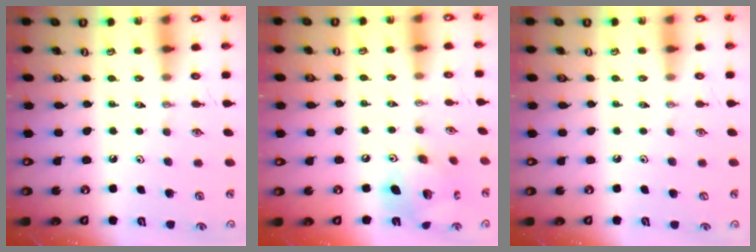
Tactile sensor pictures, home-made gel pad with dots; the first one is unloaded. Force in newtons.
{"total": 14.0, "press": 14.0, "slide": 1.3}
{"total": 1.0, "press": 0.2, "slide": 1.0}